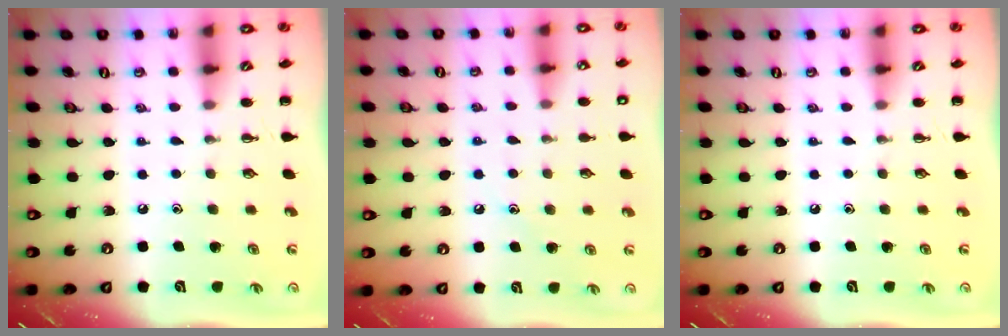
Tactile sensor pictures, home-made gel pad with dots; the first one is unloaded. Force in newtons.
{"total": 7.9, "press": 7.8, "slide": 1.7}
{"total": 0.0}